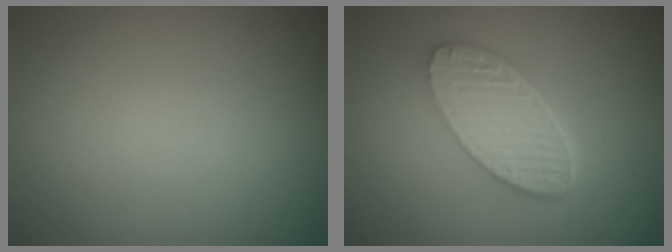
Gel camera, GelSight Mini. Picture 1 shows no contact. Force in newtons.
{"total": 5.8, "press": 4.5, "slide": 3.6}